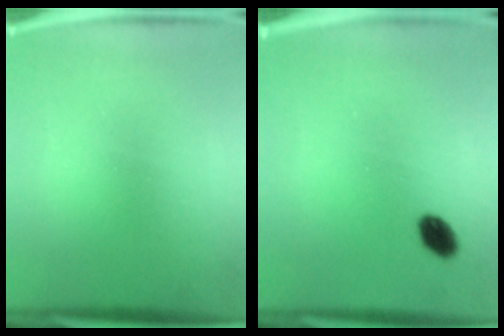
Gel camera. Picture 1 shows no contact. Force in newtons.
{"total": 3.6}